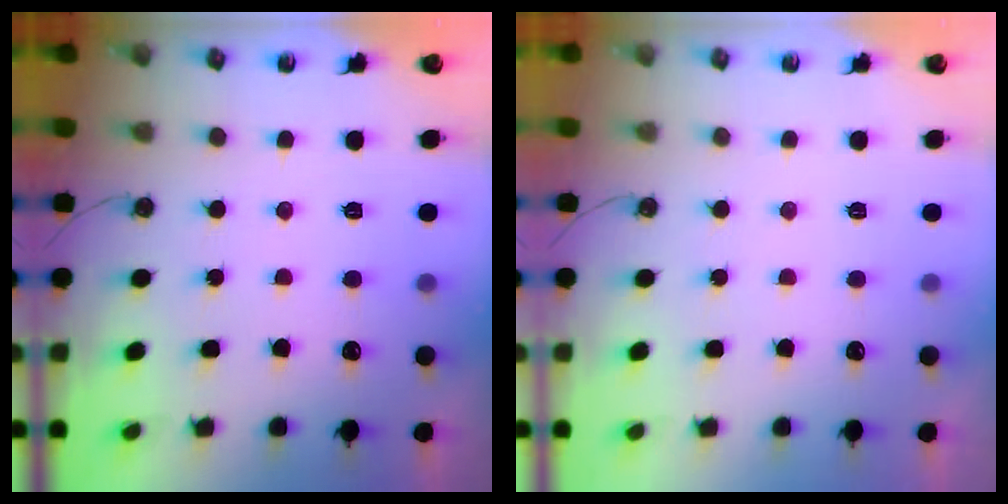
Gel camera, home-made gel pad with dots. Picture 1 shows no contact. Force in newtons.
{"total": 0.0}